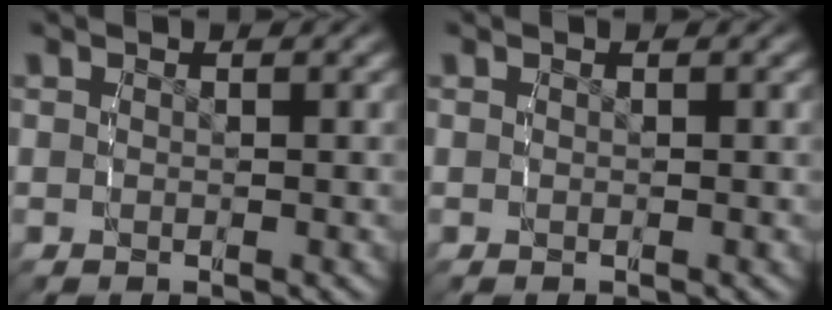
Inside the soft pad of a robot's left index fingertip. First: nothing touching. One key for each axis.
{"total": 0.0}